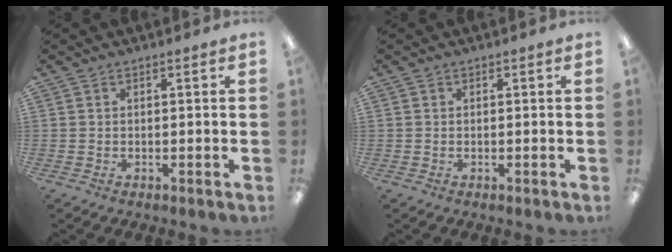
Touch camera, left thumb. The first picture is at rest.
{"total": 0.0}